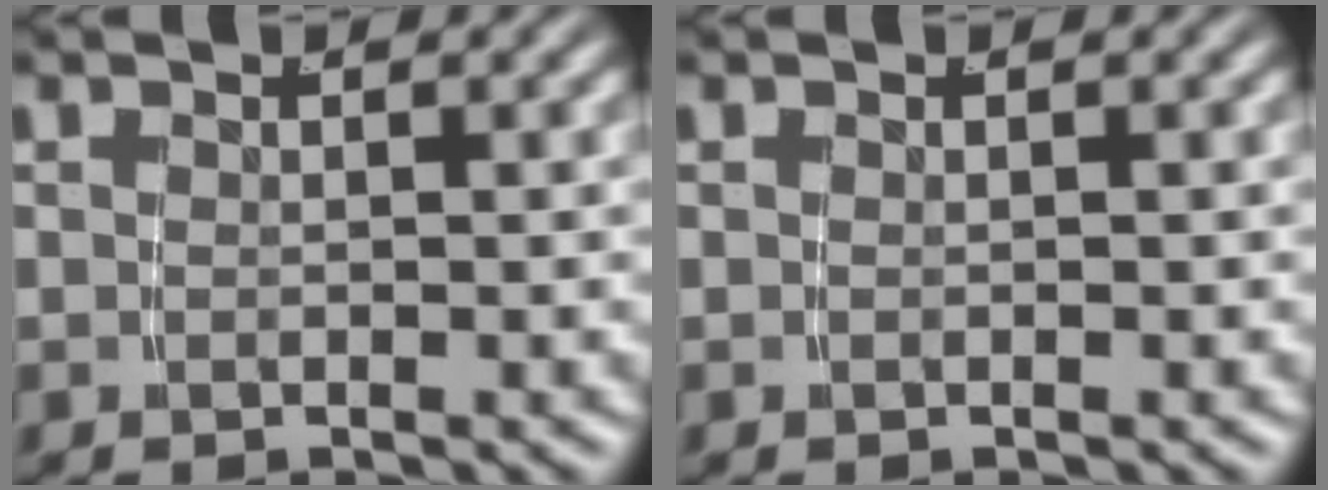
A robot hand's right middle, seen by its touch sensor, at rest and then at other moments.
{"total": 0.0}